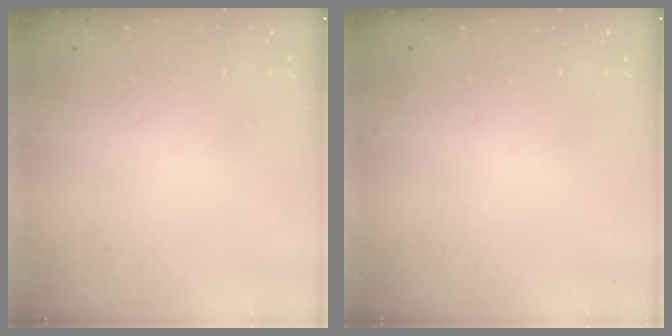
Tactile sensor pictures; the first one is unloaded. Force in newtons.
{"total": 0.0}